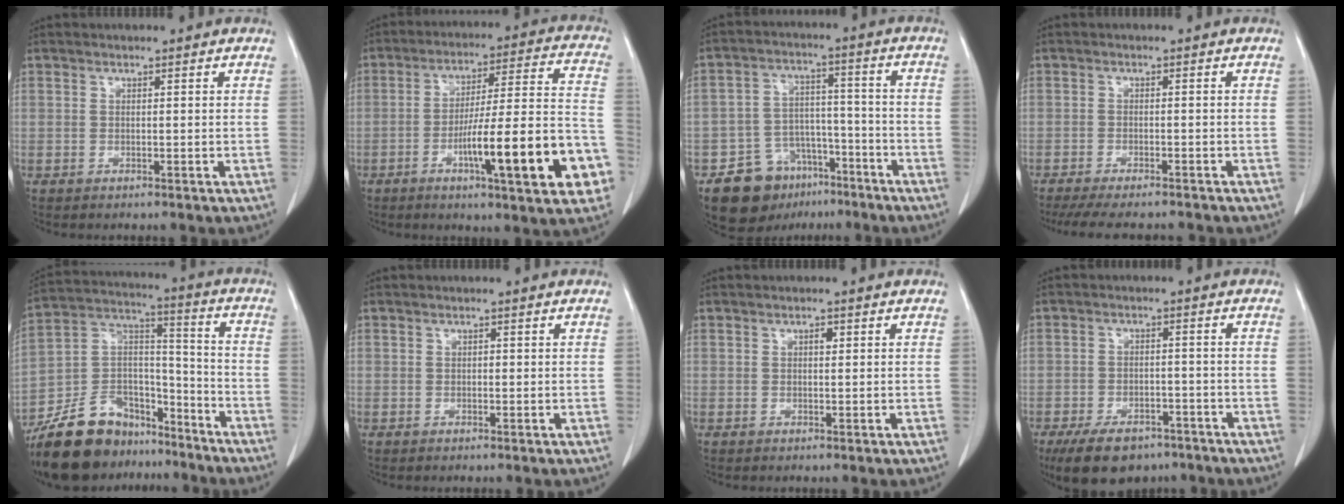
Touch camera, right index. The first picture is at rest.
{"total": 19.2, "force": [-6.9, 1.9, 17.9], "torque": [-0.230, 0.013, -0.097]}
{"total": 10.2, "force": [-6.2, 7.0, 3.9], "torque": [-0.064, 0.023, -0.097]}
{"total": 7.1, "force": [-6.5, -0.1, 2.7], "torque": [-0.030, -0.010, -0.104]}
{"total": 15.6, "force": [-12.6, 7.7, 5.2], "torque": [-0.093, 0.051, -0.222]}
{"total": 0.7, "force": [0.2, 0.4, 0.6], "torque": [-0.004, 0.001, 0.001]}
{"total": 1.3, "force": [0.5, 0.5, 1.0], "torque": [-0.012, 0.000, 0.006]}
{"total": 8.6, "force": [-6.2, 4.4, 4.1], "torque": [-0.066, -0.001, -0.099]}